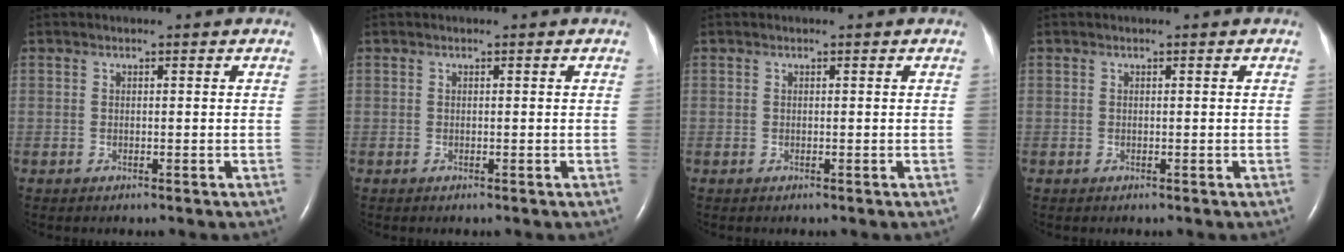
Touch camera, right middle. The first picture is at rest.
{"total": 0.0}
{"total": 0.0}
{"total": 0.0}